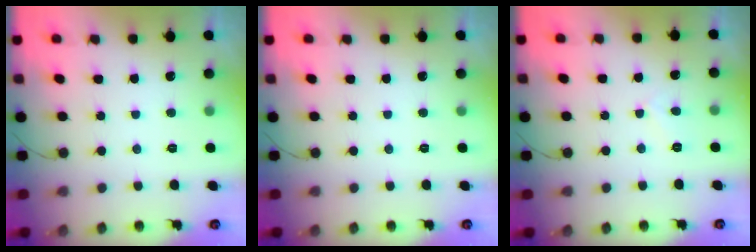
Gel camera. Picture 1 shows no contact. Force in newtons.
{"total": 0.0}
{"total": 2.8, "press": 2.8, "slide": 0.3}